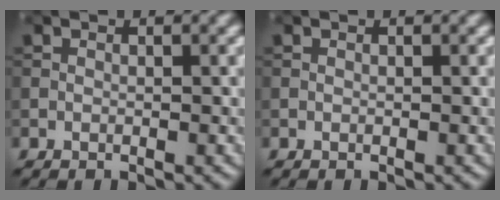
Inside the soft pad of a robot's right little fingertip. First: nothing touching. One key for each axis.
{"total": 0.0}